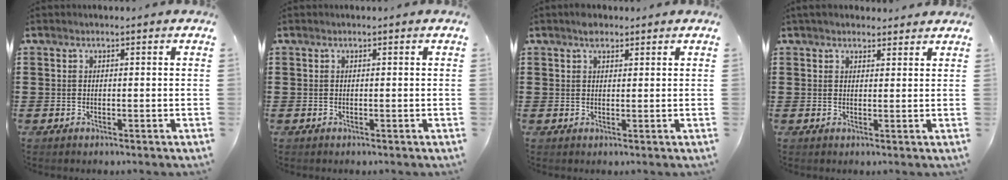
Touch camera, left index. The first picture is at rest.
{"total": 0.0}
{"total": 2.1, "force": [1.6, 1.0, 0.9], "torque": [-0.013, 0.000, 0.028]}
{"total": 2.5, "force": [2.2, 1.0, 0.5], "torque": [-0.017, 0.003, 0.042]}